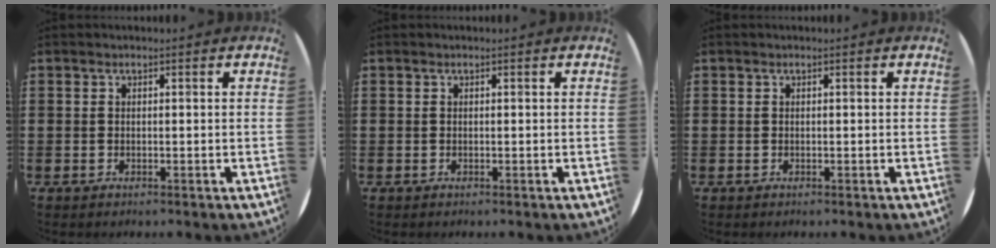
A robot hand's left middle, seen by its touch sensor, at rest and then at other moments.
{"total": 0.0}
{"total": 0.0}